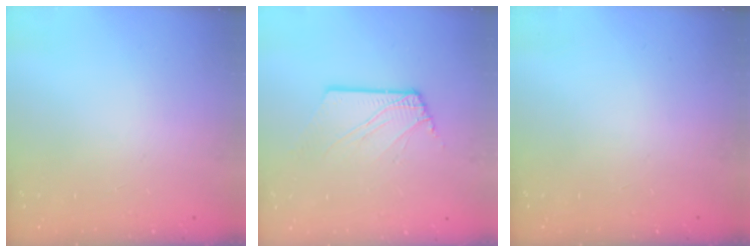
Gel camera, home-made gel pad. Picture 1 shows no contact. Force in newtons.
{"total": 4.0, "press": 4.0, "slide": 0.4}
{"total": 0.0}